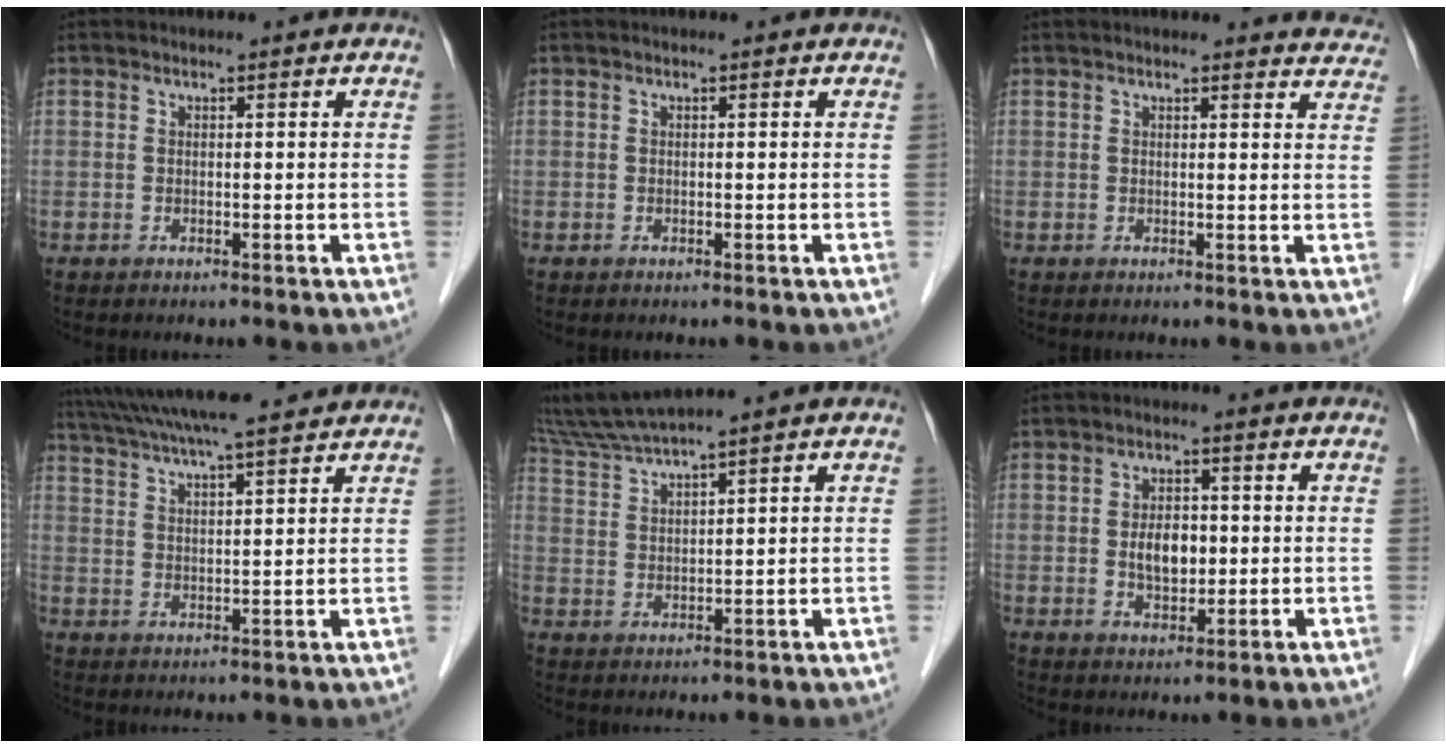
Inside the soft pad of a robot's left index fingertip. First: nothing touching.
{"total": 0.0}
{"total": 6.8, "force": [6.7, 1.2, 0.8], "torque": [0.018, -0.014, 0.041]}
{"total": 16.2, "force": [14.3, 1.2, 7.5], "torque": [-0.135, 0.037, 0.218]}
{"total": 6.8, "force": [6.1, -1.7, 2.5], "torque": [-0.062, 0.005, 0.126]}
{"total": 4.8, "force": [-0.2, 2.8, 3.9], "torque": [-0.071, 0.002, 0.001]}